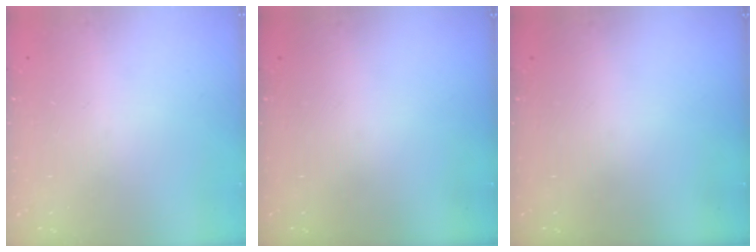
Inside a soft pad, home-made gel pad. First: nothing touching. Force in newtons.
{"total": 0.0}
{"total": 0.0}